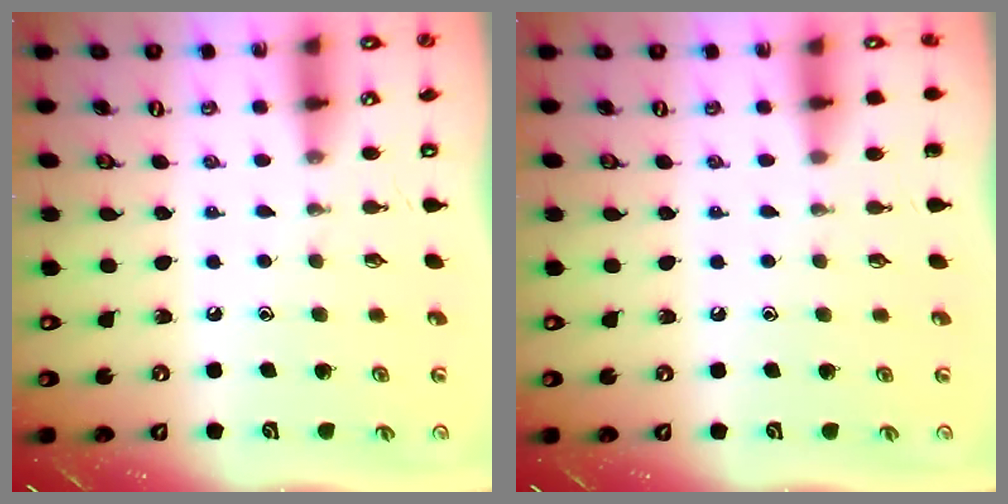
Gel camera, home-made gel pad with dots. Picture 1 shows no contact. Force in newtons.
{"total": 0.0}